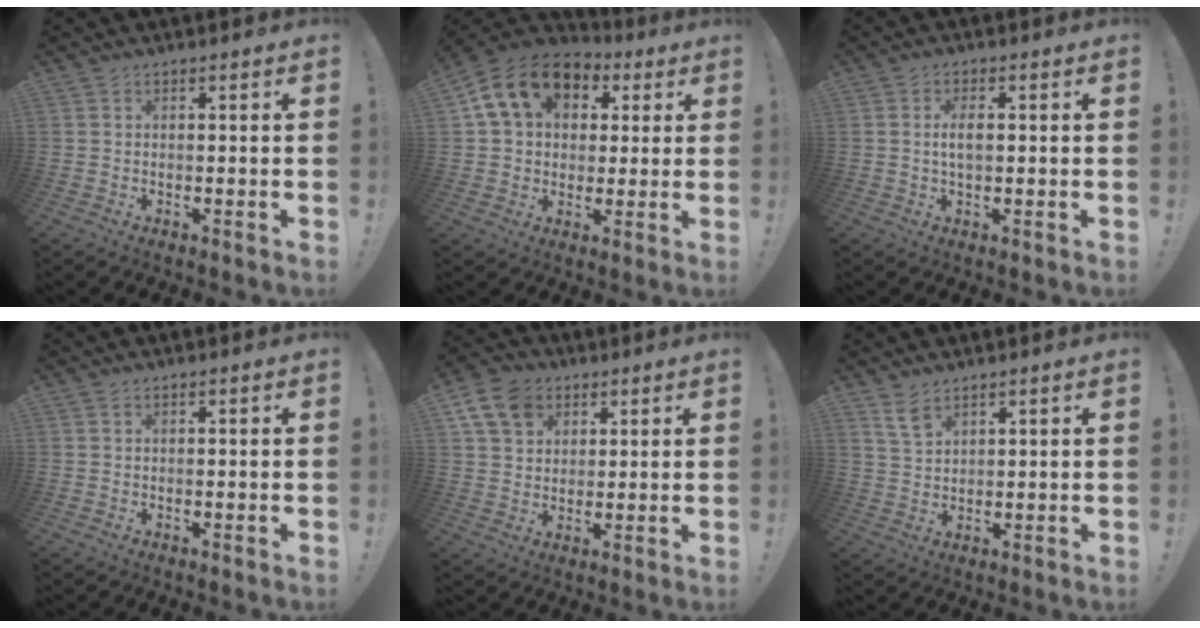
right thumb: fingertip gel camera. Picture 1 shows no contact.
{"total": 15.3, "force": [5.8, 11.2, 8.6], "torque": [-0.135, -0.006, 0.111]}
{"total": 3.6, "force": [0.2, 1.5, 3.3], "torque": [-0.047, 0.001, 0.000]}
{"total": 0.0}
{"total": 11.2, "force": [5.5, 8.4, 5.0], "torque": [-0.087, -0.017, 0.112]}
{"total": 5.3, "force": [3.8, 2.4, 2.8], "torque": [-0.048, -0.019, 0.072]}